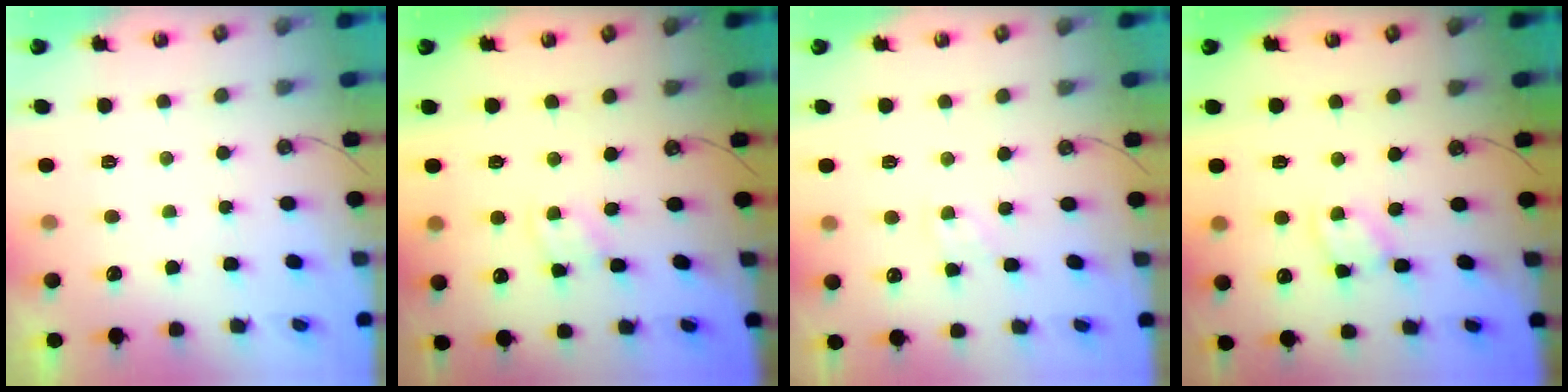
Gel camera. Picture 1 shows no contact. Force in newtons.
{"total": 2.9, "press": 2.9, "slide": 0.4}
{"total": 3.8, "press": 3.7, "slide": 0.5}
{"total": 2.7, "press": 2.7, "slide": 0.4}